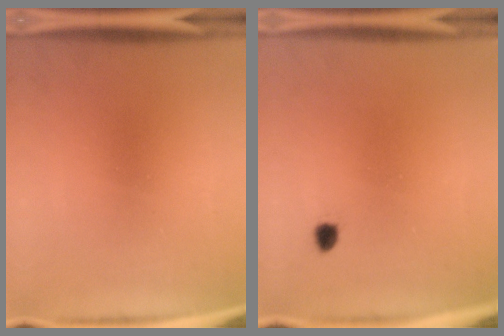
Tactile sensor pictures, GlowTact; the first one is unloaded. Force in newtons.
{"total": 1.3}